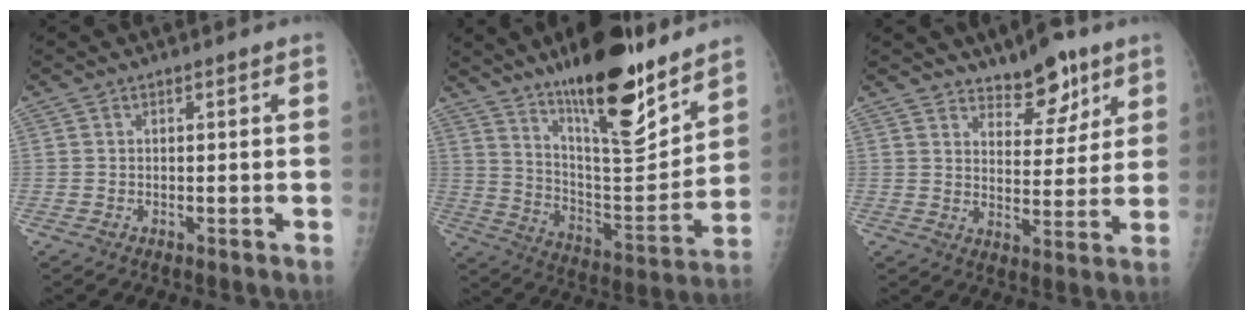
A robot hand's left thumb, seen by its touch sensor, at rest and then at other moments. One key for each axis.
{"total": 22.3, "fx": 15.9, "fy": 6.0, "fz": 14.5, "tx": -0.192, "ty": -0.101, "tz": 0.261}
{"total": 8.9, "fx": 6.4, "fy": 4.0, "fz": 4.7, "tx": -0.036, "ty": -0.044, "tz": 0.099}